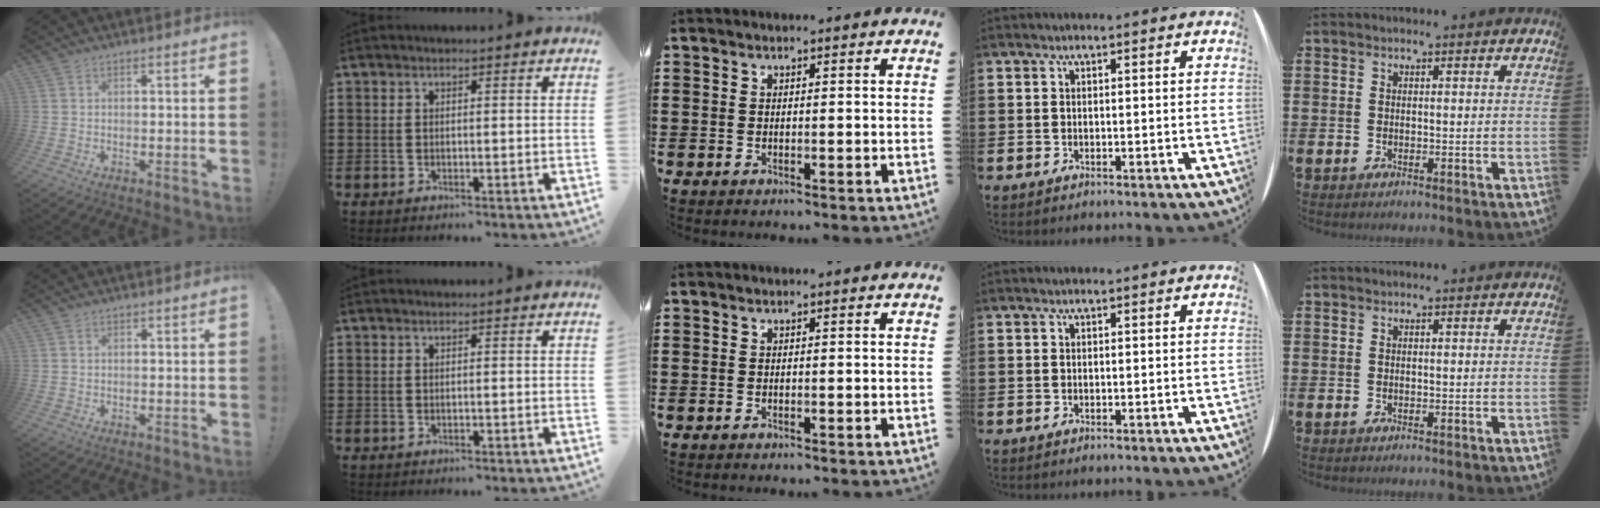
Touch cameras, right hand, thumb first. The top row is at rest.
{}